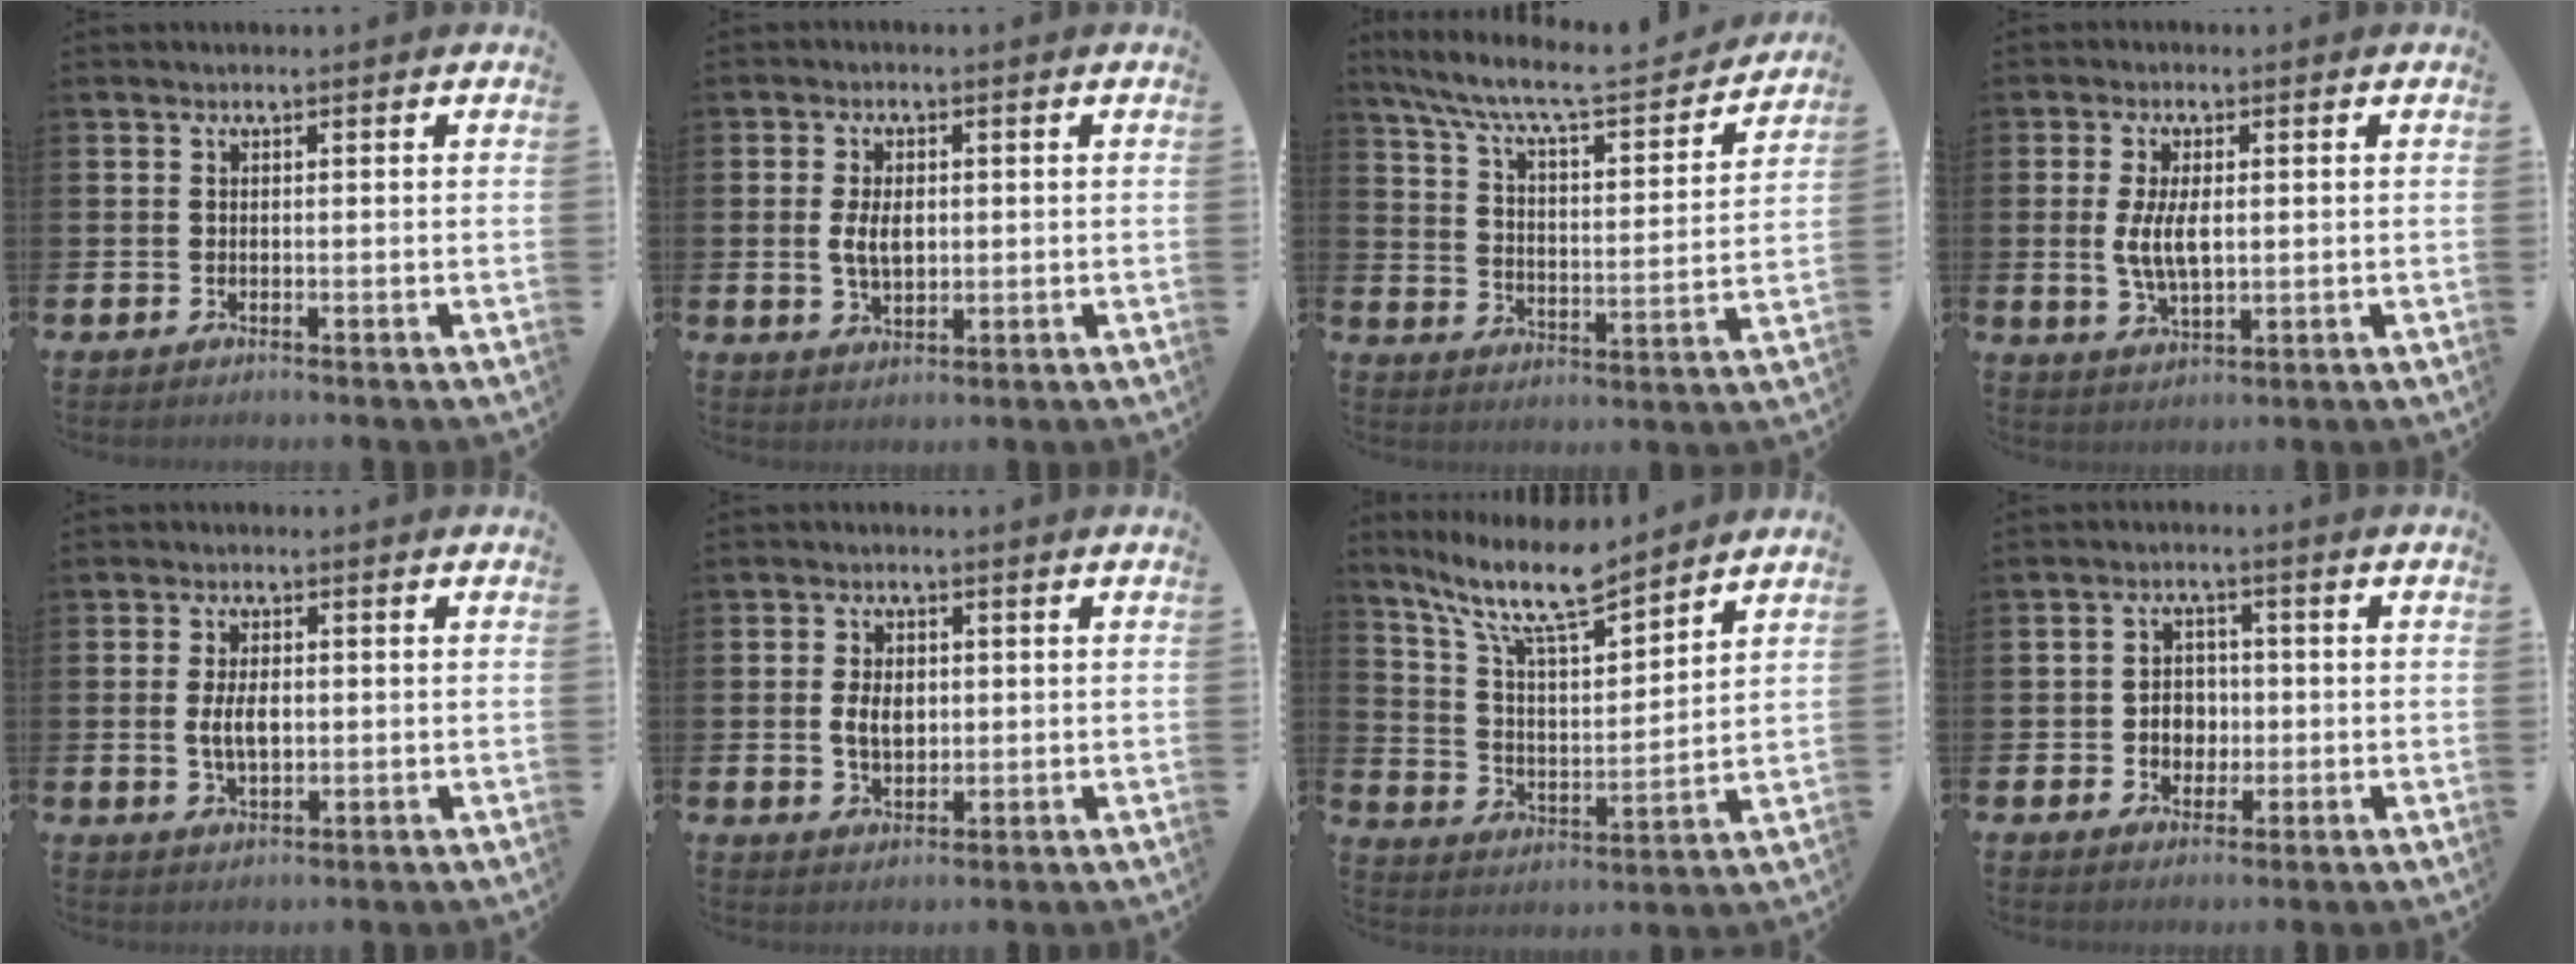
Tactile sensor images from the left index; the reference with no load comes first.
{"total": 4.2, "force": [0.4, 2.5, 3.4], "torque": [-0.057, 0.005, 0.003]}
{"total": 8.4, "force": [7.4, 1.6, 3.7], "torque": [-0.102, -0.051, 0.120]}
{"total": 5.3, "force": [0.7, 2.5, 4.7], "torque": [-0.089, -0.001, 0.005]}
{"total": 4.3, "force": [0.1, 2.3, 3.6], "torque": [-0.065, 0.000, -0.005]}
{"total": 3.9, "force": [0.4, 2.6, 2.9], "torque": [-0.040, 0.002, 0.001]}
{"total": 11.5, "force": [9.8, 2.2, 5.6], "torque": [-0.137, -0.050, 0.171]}
{"total": 3.6, "force": [-0.4, 3.2, 1.7], "torque": [-0.022, 0.002, -0.017]}